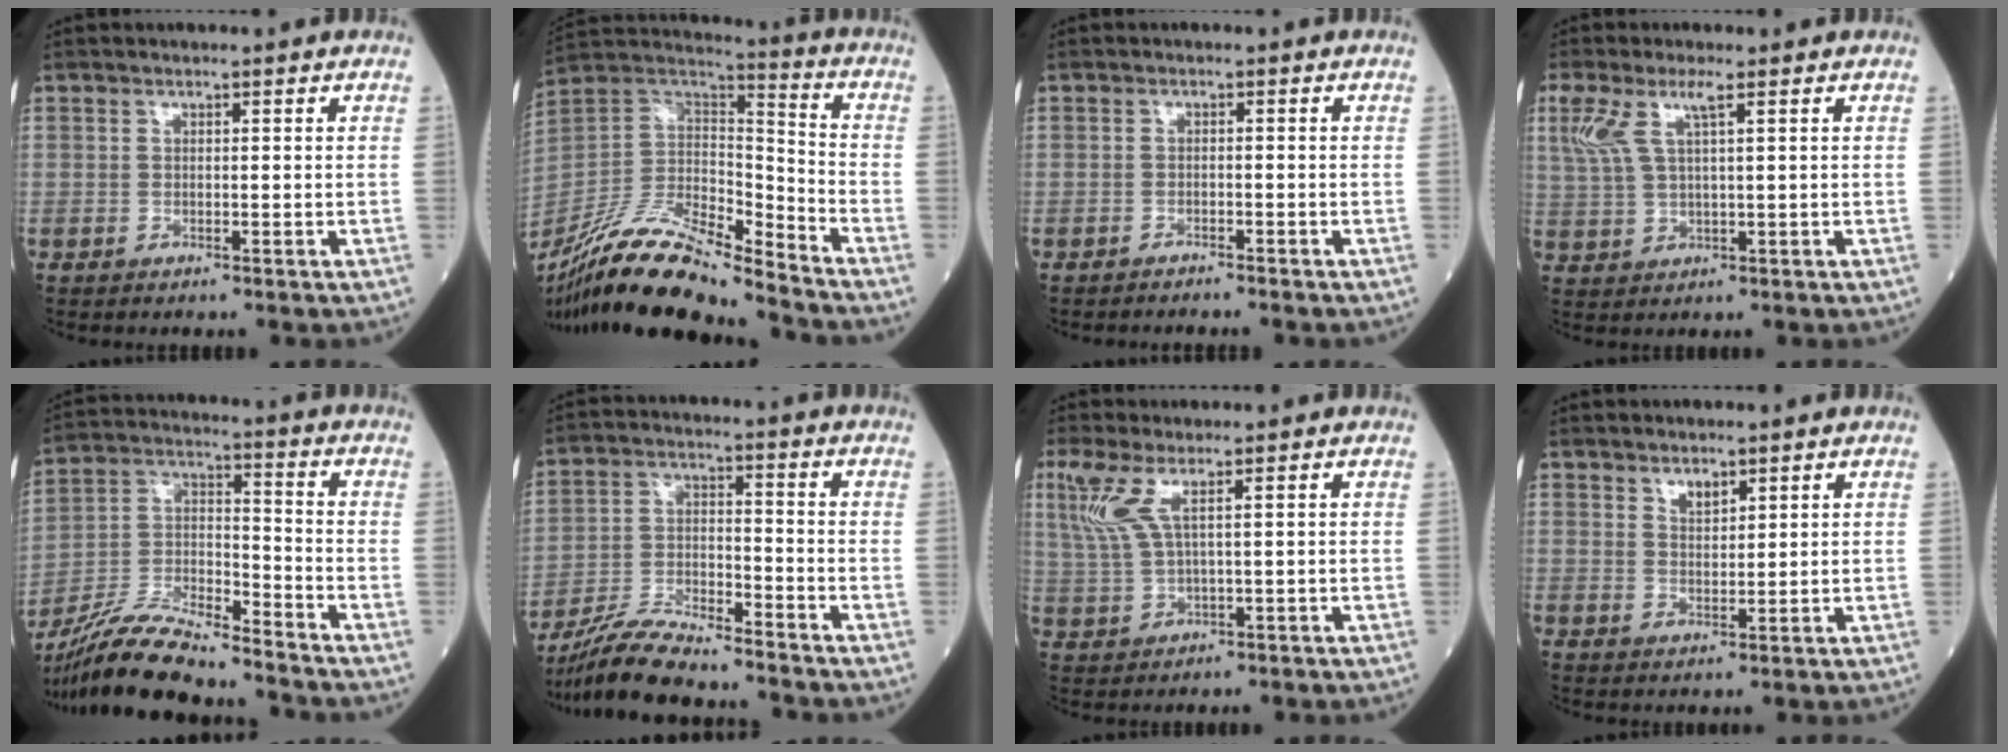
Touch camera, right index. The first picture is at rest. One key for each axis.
{"total": 19.2, "fx": -16.2, "fy": 2.4, "fz": 10.1, "tx": -0.209, "ty": 0.008, "tz": -0.304}
{"total": 2.5, "fx": -2.5, "fy": 0.0, "fz": 0.5, "tx": -0.007, "ty": -0.002, "tz": -0.030}
{"total": 5.8, "fx": 2.6, "fy": 1.1, "fz": 5.0, "tx": -0.126, "ty": 0.020, "tz": 0.060}
{"total": 15.7, "fx": -14.4, "fy": 1.1, "fz": 6.1, "tx": -0.119, "ty": 0.001, "tz": -0.269}
{"total": 10.8, "fx": -10.0, "fy": 0.7, "fz": 3.9, "tx": -0.075, "ty": -0.011, "tz": -0.188}
{"total": 5.3, "fx": 2.3, "fy": 0.7, "fz": 4.7, "tx": -0.128, "ty": 0.009, "tz": 0.056}
{"total": 2.2, "fx": 1.7, "fy": 0.9, "fz": 1.1, "tx": -0.023, "ty": -0.003, "tz": 0.035}